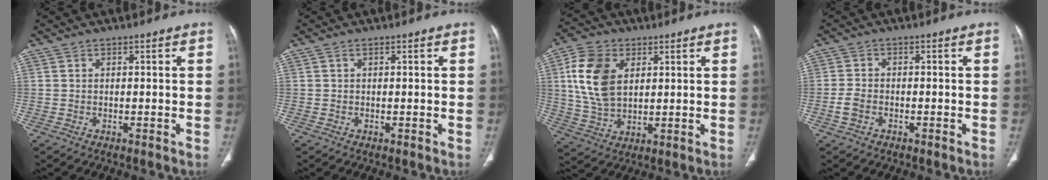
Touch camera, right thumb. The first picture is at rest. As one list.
[{"total": 0.0}, {"total": 12.7, "force": [3.4, 8.2, 9.0], "torque": [-0.168, -0.003, 0.066]}, {"total": 2.7, "force": [-1.2, 1.8, 1.7], "torque": [-0.040, 0.008, -0.023]}]